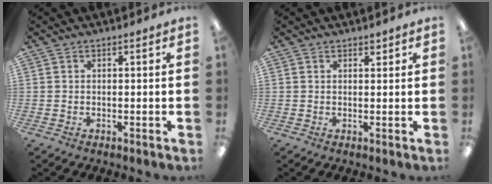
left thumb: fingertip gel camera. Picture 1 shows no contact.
{"total": 1.4, "force": [1.1, 0.6, 0.4], "torque": [-0.001, -0.004, 0.019]}